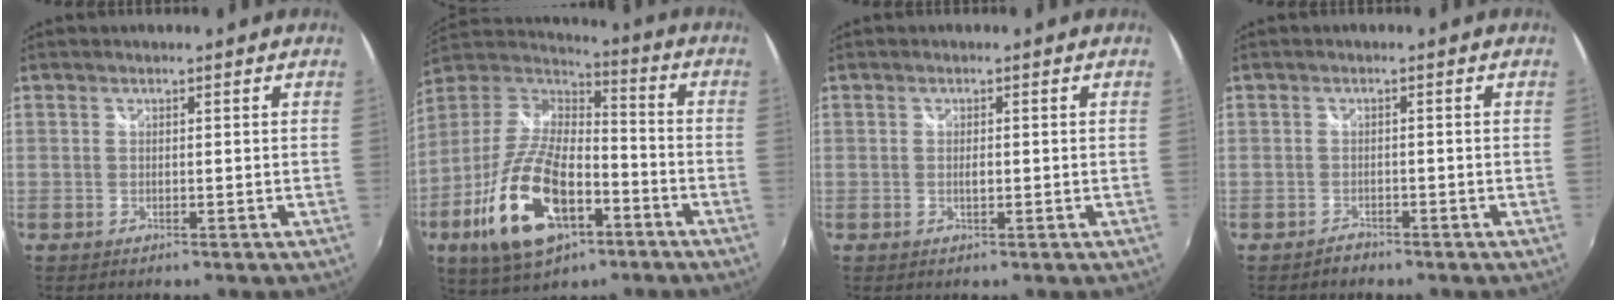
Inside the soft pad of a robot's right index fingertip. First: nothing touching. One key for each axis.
{"total": 20.6, "fx": -8.5, "fy": 9.5, "fz": 16.1, "tx": -0.341, "ty": -0.028, "tz": -0.149}
{"total": 1.0, "fx": -0.1, "fy": 0.5, "fz": 0.9, "tx": -0.016, "ty": 0.000, "tz": -0.003}
{"total": 1.7, "fx": -1.3, "fy": 1.0, "fz": -0.1, "tx": 0.000, "ty": 0.004, "tz": -0.023}